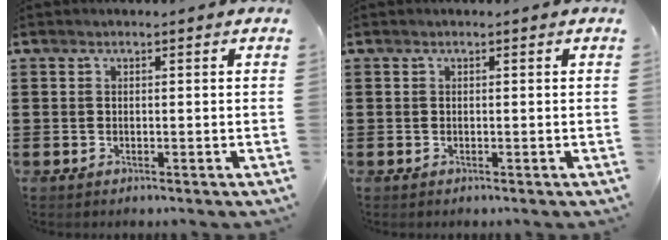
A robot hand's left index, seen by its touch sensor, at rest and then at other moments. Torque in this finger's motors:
{"motor_torque": [0.00, 0.00, 0.00, 0.00]}